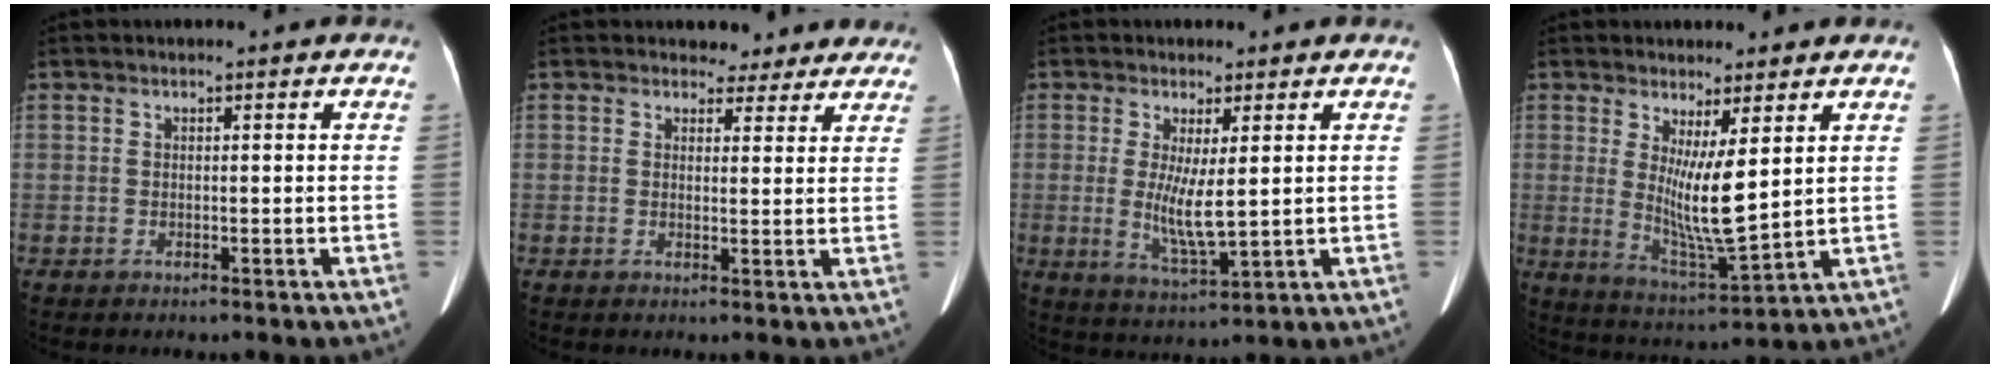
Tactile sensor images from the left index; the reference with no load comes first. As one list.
[{"total": 5.3, "force": [4.6, 2.5, 0.0], "torque": [0.021, -0.002, 0.038]}, {"total": 6.2, "force": [0.5, 0.9, 6.1], "torque": [-0.126, -0.023, 0.015]}, {"total": 8.3, "force": [2.1, 0.5, 8.0], "torque": [-0.157, -0.037, 0.045]}]